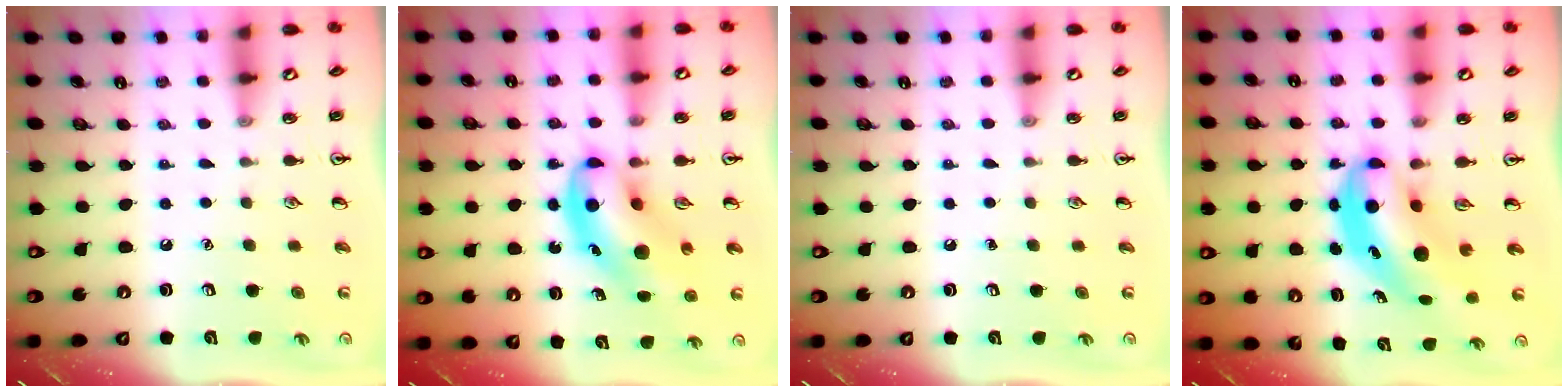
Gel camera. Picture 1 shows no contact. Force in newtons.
{"total": 11.7, "press": 11.2, "slide": 3.2}
{"total": 0.0}
{"total": 7.0, "press": 6.7, "slide": 2.1}